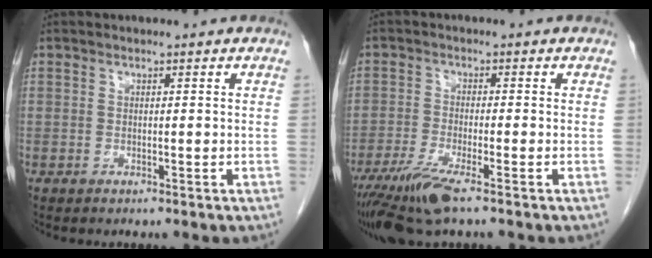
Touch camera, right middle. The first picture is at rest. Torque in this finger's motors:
{"motor_torque": [1.09, -0.86, 0.17, 0.08]}